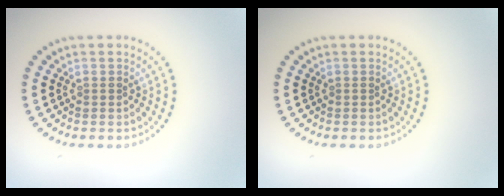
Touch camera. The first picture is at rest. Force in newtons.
{"total": 0.0}